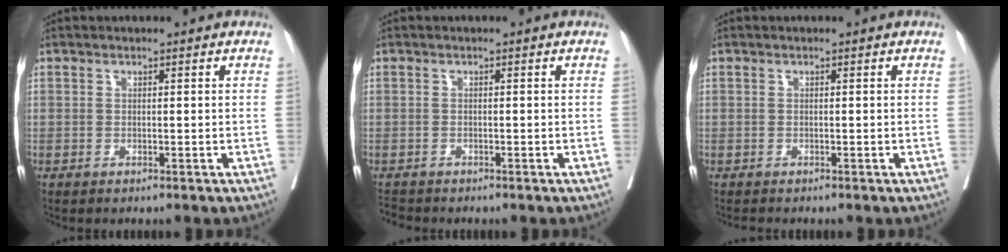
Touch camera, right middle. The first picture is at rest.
{"total": 1.7, "force": [-1.7, 0.2, -0.1], "torque": [-0.004, -0.011, -0.030]}
{"total": 0.8, "force": [-0.8, 0.0, 0.1], "torque": [-0.012, -0.006, -0.015]}